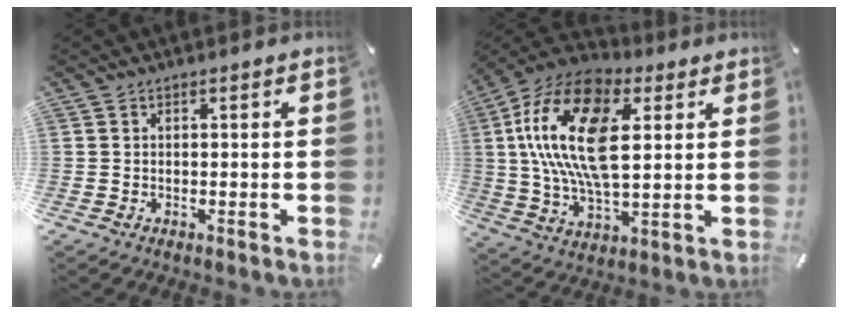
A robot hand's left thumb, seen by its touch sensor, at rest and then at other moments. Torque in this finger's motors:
{"motor_torque": [2.37, 1.86, 1.72, -1.04, 1.05]}